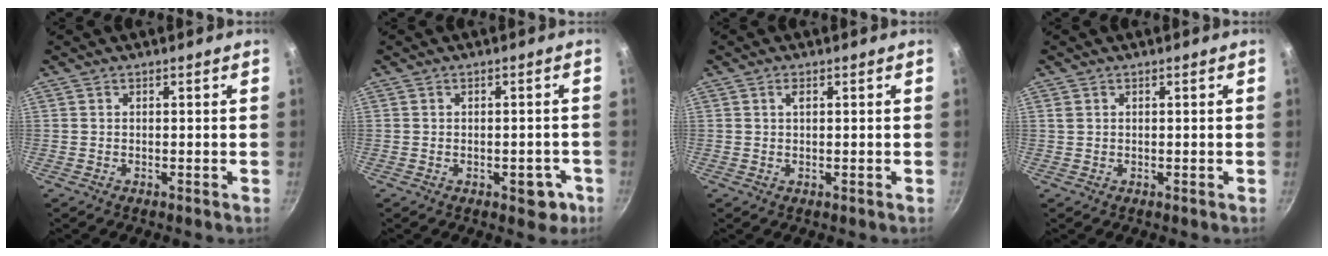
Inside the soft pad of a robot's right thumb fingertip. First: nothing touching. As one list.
[{"total": 4.4, "force": [-1.8, 2.5, 3.1], "torque": [-0.014, 0.011, -0.017]}, {"total": 0.7, "force": [0.2, 0.2, 0.7], "torque": [-0.013, 0.001, 0.004]}, {"total": 0.8, "force": [0.3, 0.7, 0.3], "torque": [-0.007, 0.003, 0.006]}]